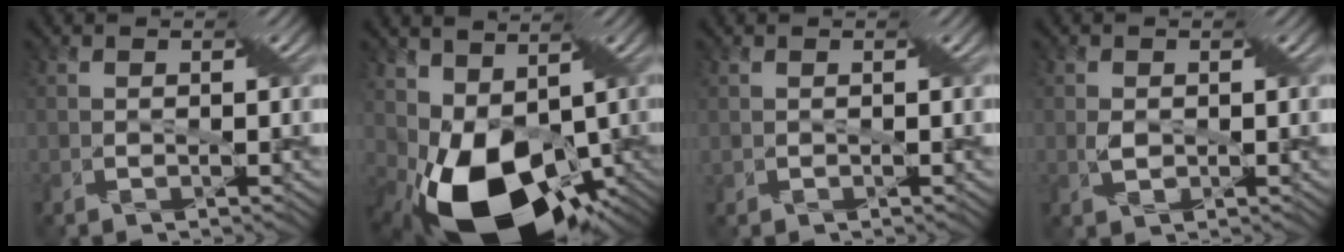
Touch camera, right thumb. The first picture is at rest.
{"total": 13.7, "force": [-1.8, 9.2, 10.1], "torque": [-0.191, -0.041, -0.020]}
{"total": 0.6, "force": [0.1, 0.5, 0.0], "torque": [-0.005, -0.003, 0.003]}
{"total": 1.6, "force": [0.1, 1.0, 1.3], "torque": [-0.030, -0.004, -0.001]}